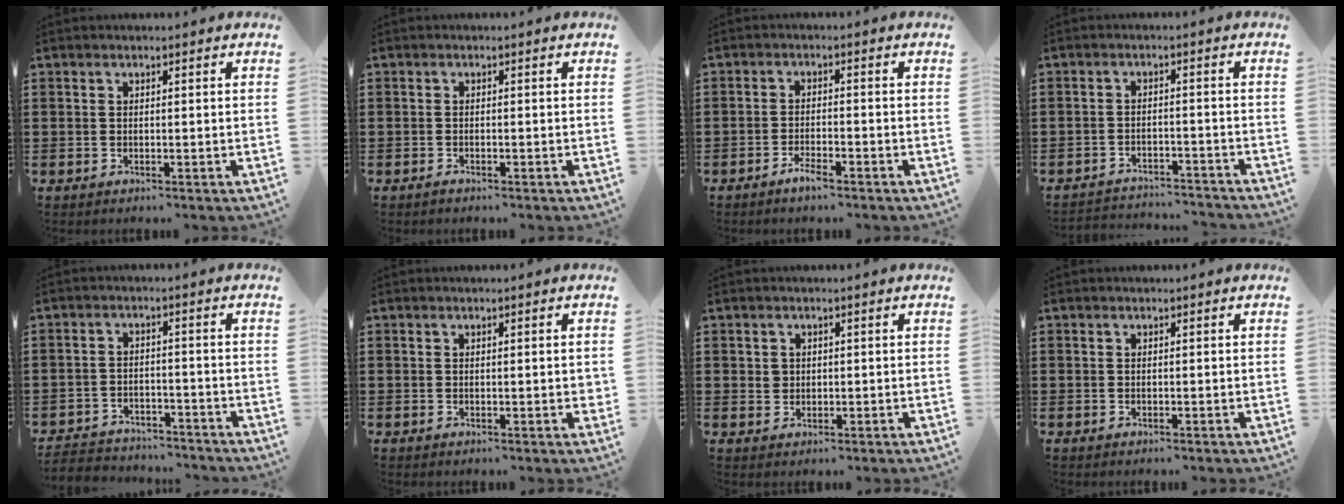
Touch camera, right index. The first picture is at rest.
{"total": 0.5, "force": [-0.4, 0.0, 0.3], "torque": [-0.008, -0.004, -0.008]}
{"total": 2.5, "force": [-1.9, 0.3, 1.5], "torque": [-0.033, -0.001, -0.037]}
{"total": 2.9, "force": [-2.9, 0.2, 0.2], "torque": [-0.010, -0.001, -0.062]}
{"total": 3.5, "force": [-3.5, 0.5, -0.1], "torque": [-0.006, 0.001, -0.075]}
{"total": 1.0, "force": [0.2, 0.1, 1.0], "torque": [-0.019, 0.001, 0.002]}
{"total": 1.4, "force": [0.4, 1.3, 0.5], "torque": [-0.013, 0.006, 0.007]}
{"total": 0.0}